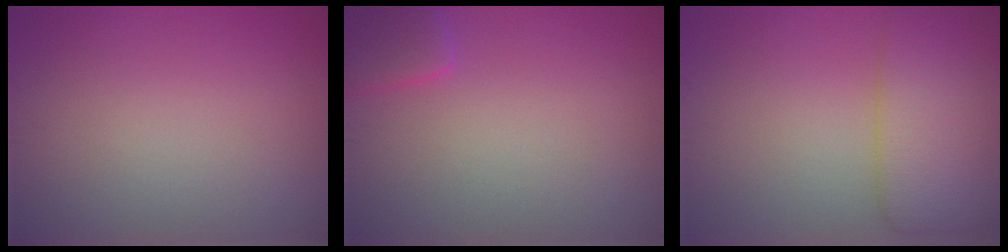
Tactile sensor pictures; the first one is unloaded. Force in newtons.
{"total": 2.3, "press": 2.3, "slide": 0.2}
{"total": 6.3, "press": 6.3, "slide": 0.6}